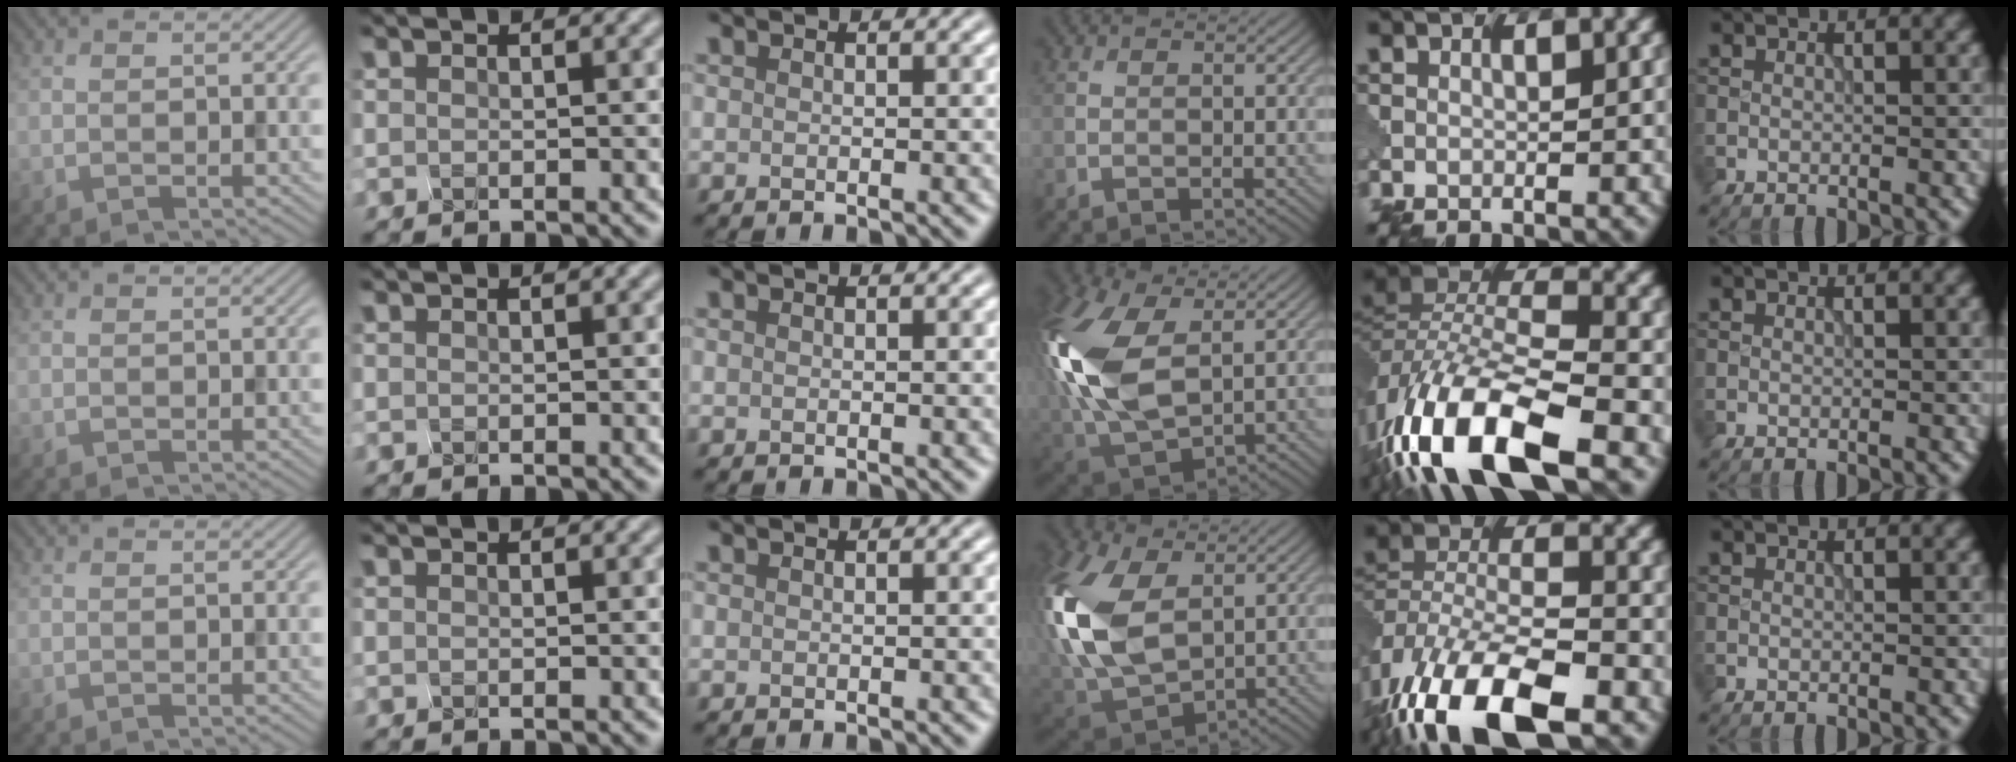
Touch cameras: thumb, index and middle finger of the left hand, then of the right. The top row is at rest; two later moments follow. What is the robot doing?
{"motion": "squeeze", "object": "clothespin"}